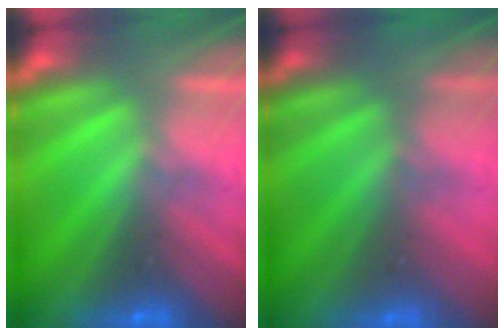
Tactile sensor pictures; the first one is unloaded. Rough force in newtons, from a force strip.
{"total": 2.6}